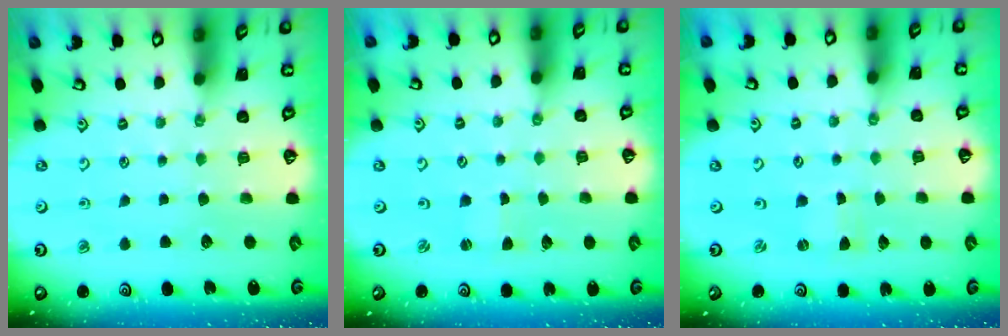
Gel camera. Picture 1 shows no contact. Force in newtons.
{"total": 0.0}
{"total": 0.0}